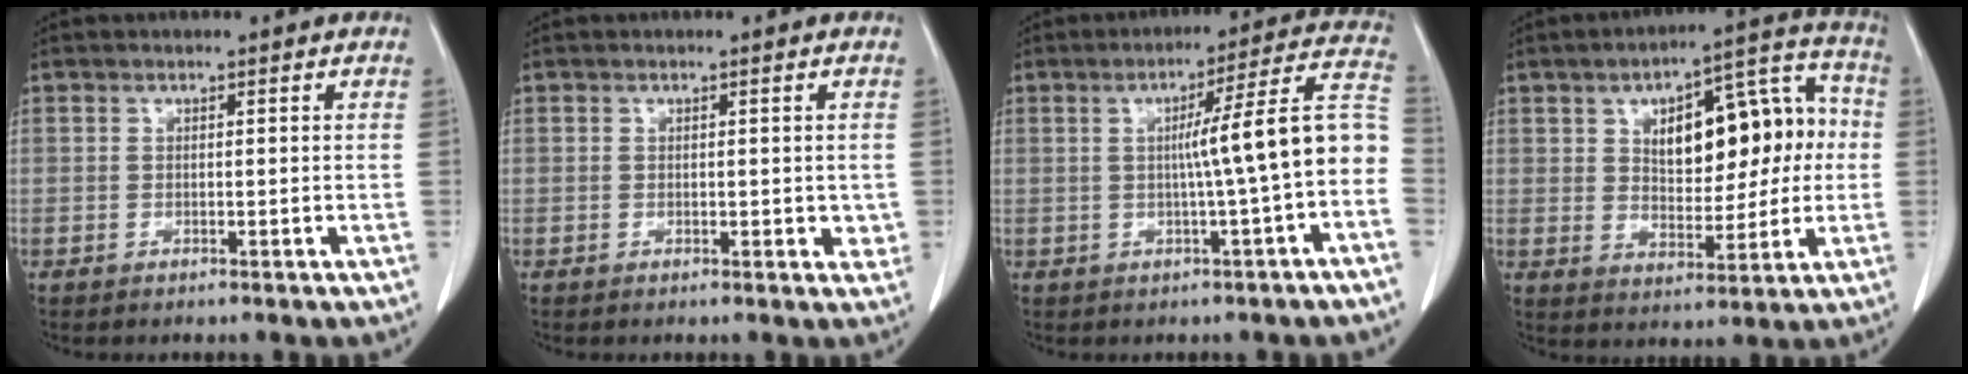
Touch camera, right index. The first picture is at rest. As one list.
[{"total": 2.2, "force": [0.0, 1.2, 1.8], "torque": [-0.016, -0.002, 0.002]}, {"total": 11.3, "force": [-1.3, -0.8, 11.2], "torque": [-0.150, 0.030, -0.020]}, {"total": 15.5, "force": [2.3, 7.2, 13.5], "torque": [-0.183, 0.044, 0.045]}]